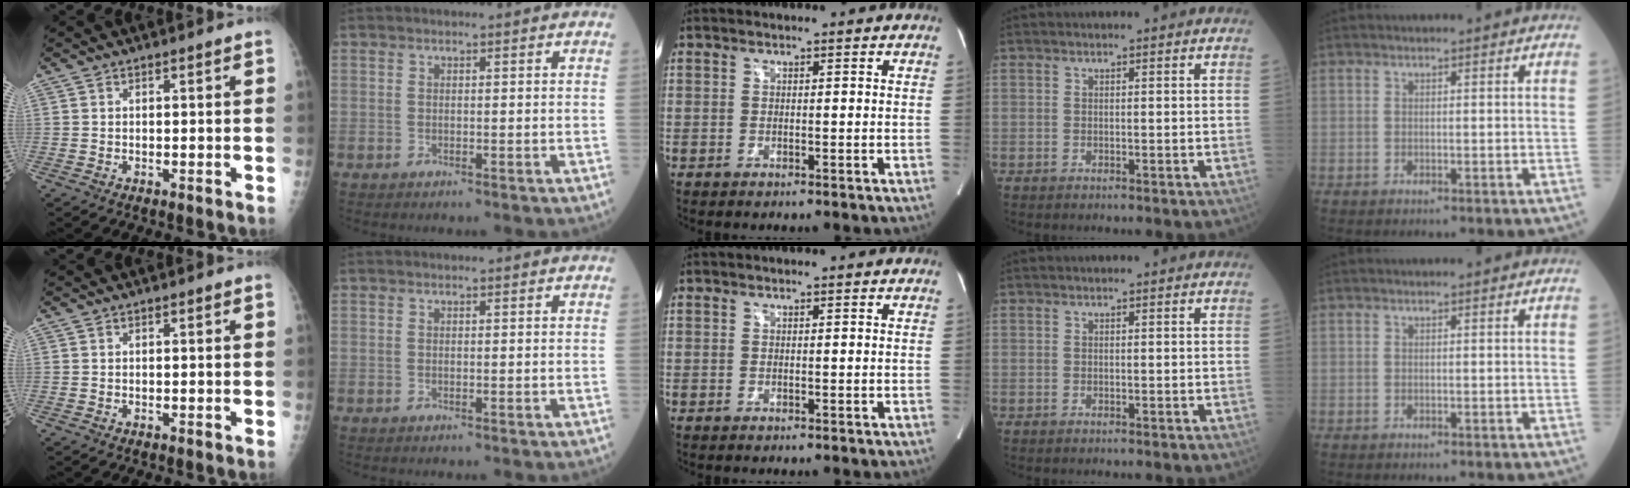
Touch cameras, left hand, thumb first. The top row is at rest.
{}